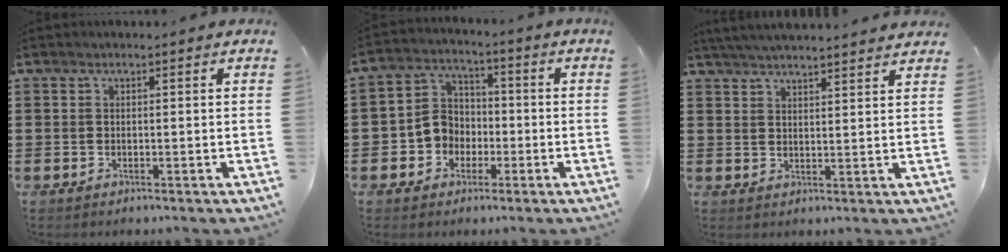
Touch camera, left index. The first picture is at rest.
{"total": 5.8, "force": [-1.7, 5.2, 1.7], "torque": [-0.060, 0.011, -0.039]}
{"total": 3.8, "force": [3.7, -0.4, 0.7], "torque": [-0.026, -0.012, 0.066]}